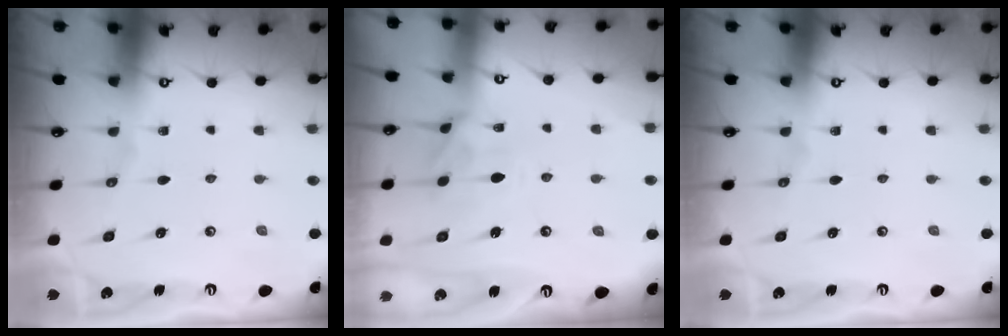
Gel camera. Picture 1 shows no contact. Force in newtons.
{"total": 2.5, "press": 2.3, "slide": 1.1}
{"total": 0.0}